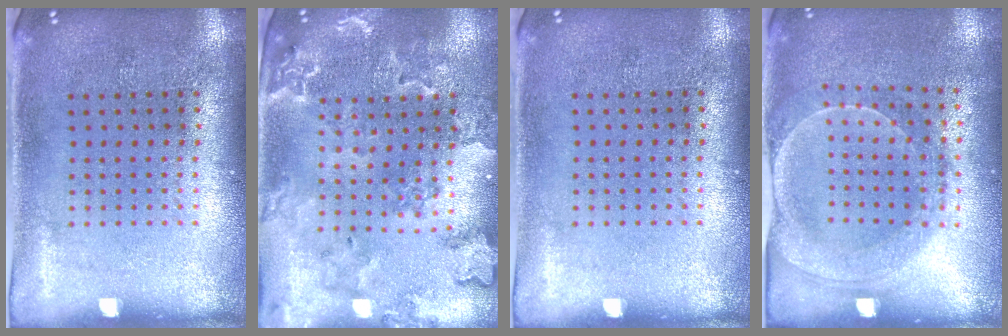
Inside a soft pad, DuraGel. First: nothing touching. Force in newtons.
{"total": 1.9, "press": 1.9, "slide": 0.3}
{"total": 0.0}
{"total": 1.8, "press": 1.7, "slide": 0.4}